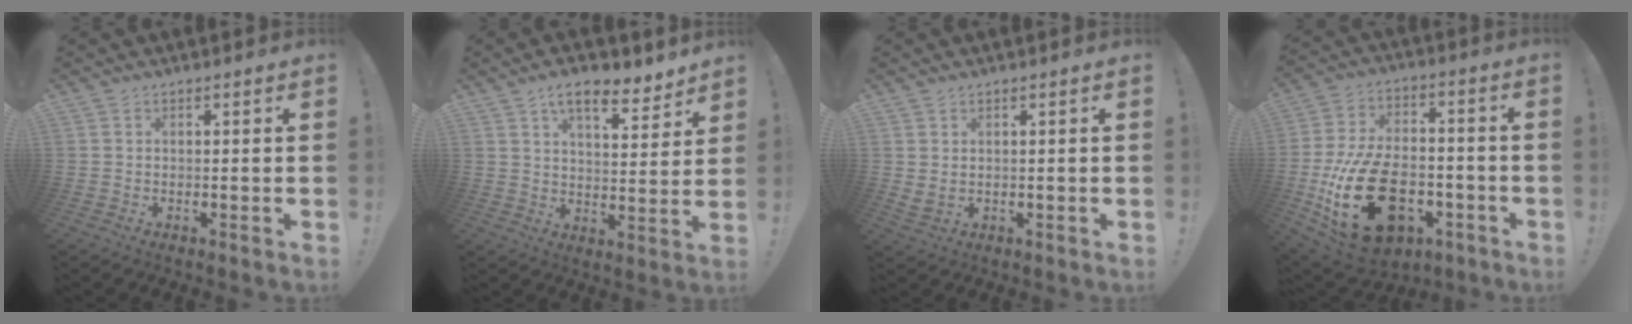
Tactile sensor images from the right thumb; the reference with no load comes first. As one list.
[{"total": 10.7, "force": [7.6, 3.8, 6.5], "torque": [-0.093, -0.047, 0.132]}, {"total": 2.2, "force": [1.4, 0.8, 1.5], "torque": [-0.028, -0.005, 0.026]}, {"total": 25.8, "force": [-7.9, 16.2, 18.5], "torque": [-0.342, 0.055, -0.109]}]